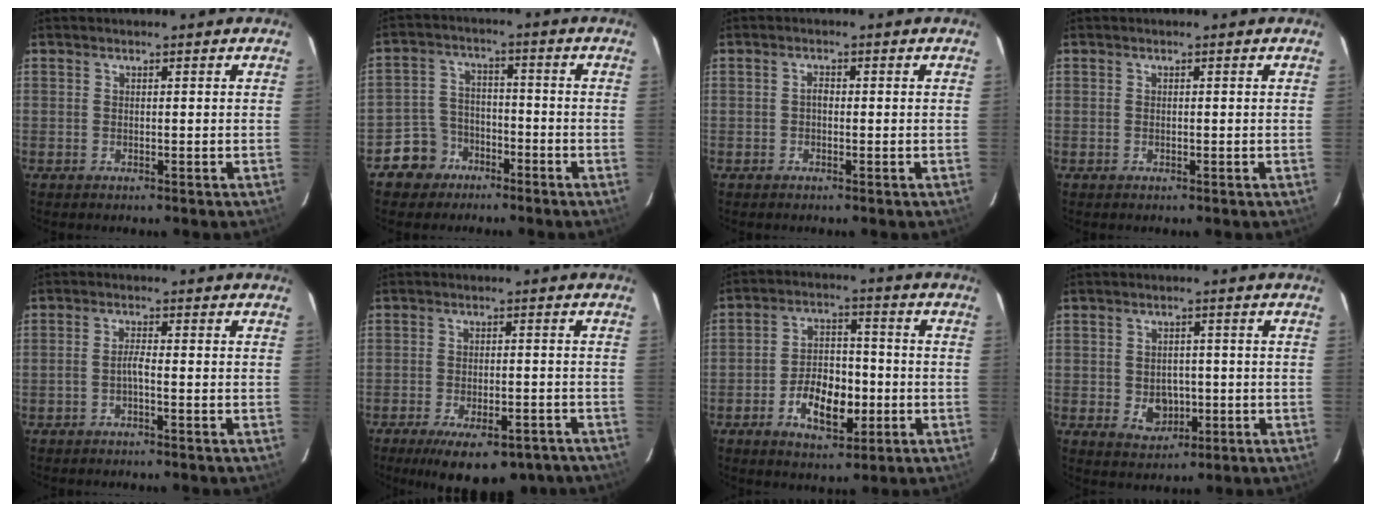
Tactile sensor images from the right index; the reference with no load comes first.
{"total": 7.2, "force": [-4.7, 5.4, 0.7], "torque": [-0.036, 0.028, -0.076]}
{"total": 1.0, "force": [-0.3, 0.7, 0.7], "torque": [-0.011, 0.006, -0.006]}
{"total": 0.0}
{"total": 1.8, "force": [-1.1, 0.0, 1.4], "torque": [-0.033, 0.005, -0.022]}
{"total": 14.4, "force": [-10.4, 5.6, 8.2], "torque": [-0.155, -0.021, -0.139]}
{"total": 10.7, "force": [-3.8, 6.0, 8.1], "torque": [-0.154, 0.016, -0.054]}
{"total": 5.5, "force": [-1.2, 4.5, 2.8], "torque": [-0.056, 0.002, -0.004]}